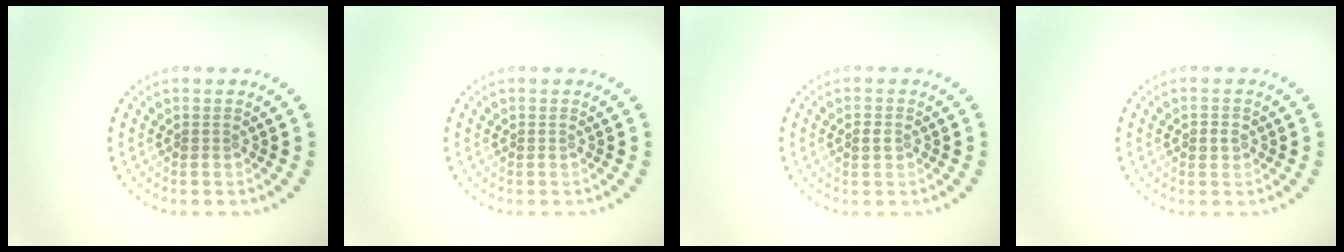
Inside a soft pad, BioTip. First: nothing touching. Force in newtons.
{"total": 0.0}
{"total": 1.0, "press": 1.0, "slide": 0.1}
{"total": 1.1, "press": 1.1, "slide": 0.2}